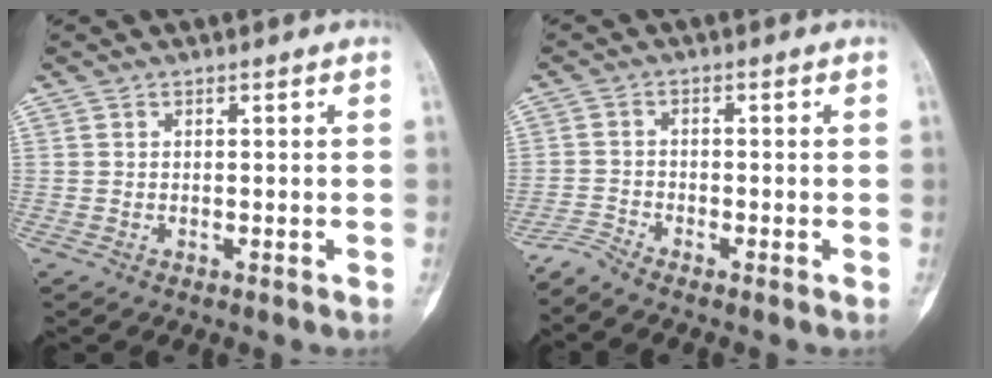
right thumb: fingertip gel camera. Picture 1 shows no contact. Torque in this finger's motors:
{"motor_torque": [0.34, -0.62, 0.27, -0.21, -0.04]}